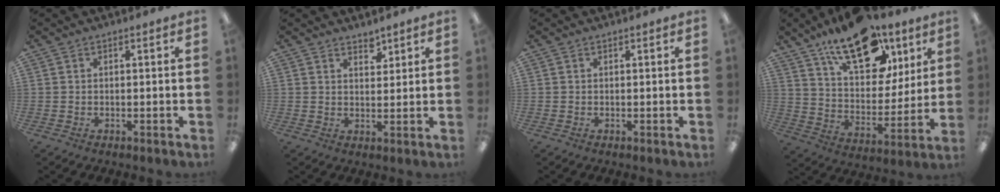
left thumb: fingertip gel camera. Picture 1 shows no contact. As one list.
[{"total": 3.0, "force": [2.7, 1.1, 0.6], "torque": [0.010, -0.022, 0.047]}, {"total": 0.0}, {"total": 21.5, "force": [13.7, 11.2, 12.3], "torque": [-0.195, -0.069, 0.238]}]